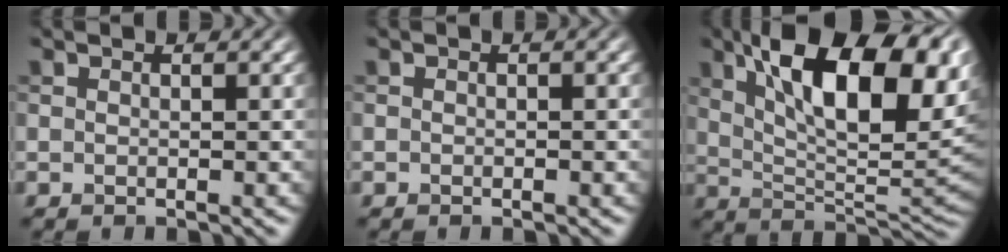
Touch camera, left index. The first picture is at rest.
{"total": 0.8, "force": [-0.6, -0.3, -0.5], "torque": [0.001, -0.003, -0.003]}
{"total": 13.5, "force": [4.1, 5.6, 11.6], "torque": [-0.185, 0.011, 0.085]}